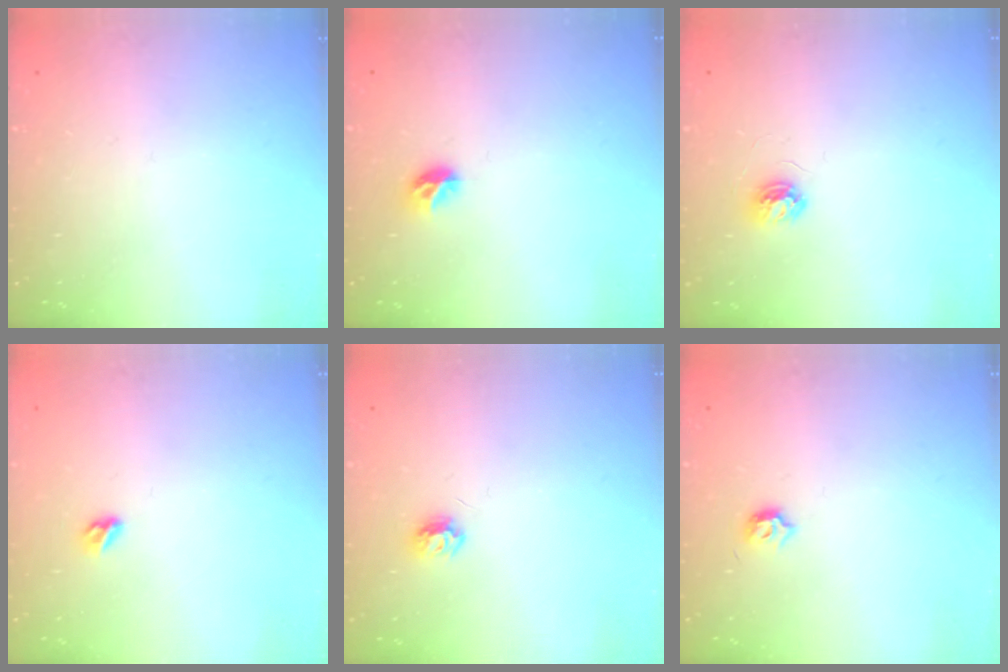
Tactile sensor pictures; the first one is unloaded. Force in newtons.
{"total": 5.4, "press": 5.4, "slide": 0.5}
{"total": 3.7, "press": 3.7, "slide": 0.4}
{"total": 3.4, "press": 3.3, "slide": 0.8}
{"total": 4.7, "press": 4.7, "slide": 0.5}
{"total": 3.5, "press": 3.5, "slide": 0.6}